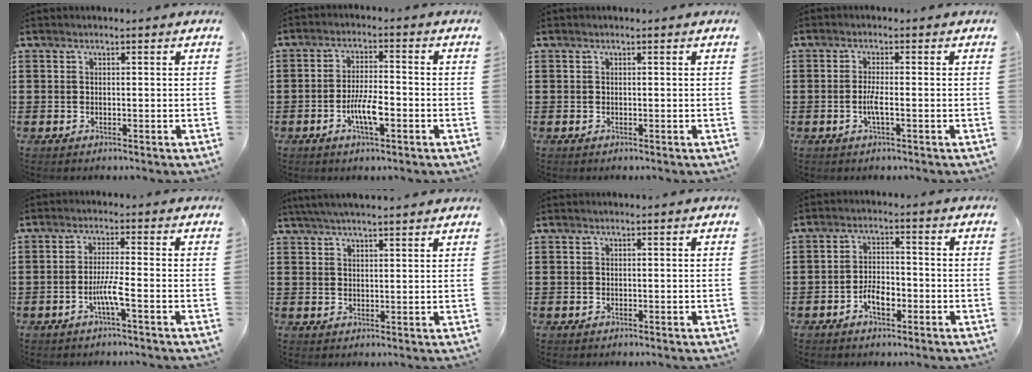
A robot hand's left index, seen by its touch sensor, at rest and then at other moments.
{"total": 5.8, "force": [-2.0, 1.6, 5.2], "torque": [-0.107, 0.000, -0.041]}
{"total": 0.0}
{"total": 2.8, "force": [-0.7, 0.3, 2.7], "torque": [-0.064, -0.006, -0.018]}
{"total": 4.3, "force": [-1.8, 0.1, 3.9], "torque": [-0.074, -0.005, -0.036]}
{"total": 3.5, "force": [3.2, -0.1, 1.3], "torque": [-0.033, -0.001, 0.060]}
{"total": 0.0}
{"total": 4.0, "force": [-1.9, 1.9, 3.0], "torque": [-0.052, 0.007, -0.035]}